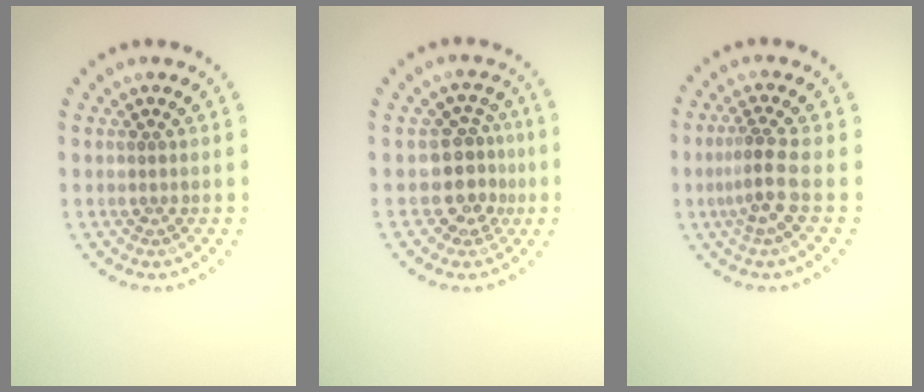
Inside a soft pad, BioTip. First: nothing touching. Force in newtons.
{"total": 3.2, "press": 2.4, "slide": 2.0}
{"total": 2.7, "press": 2.0, "slide": 1.9}